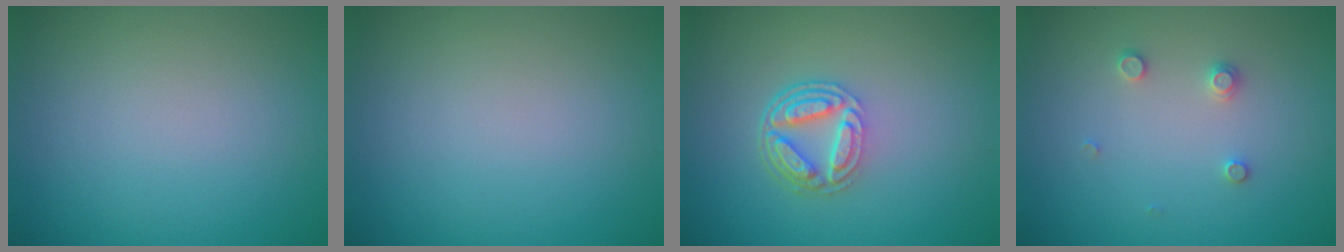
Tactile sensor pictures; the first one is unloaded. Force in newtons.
{"total": 0.0}
{"total": 4.4, "press": 3.3, "slide": 2.9}
{"total": 1.3, "press": 1.3, "slide": 0.2}